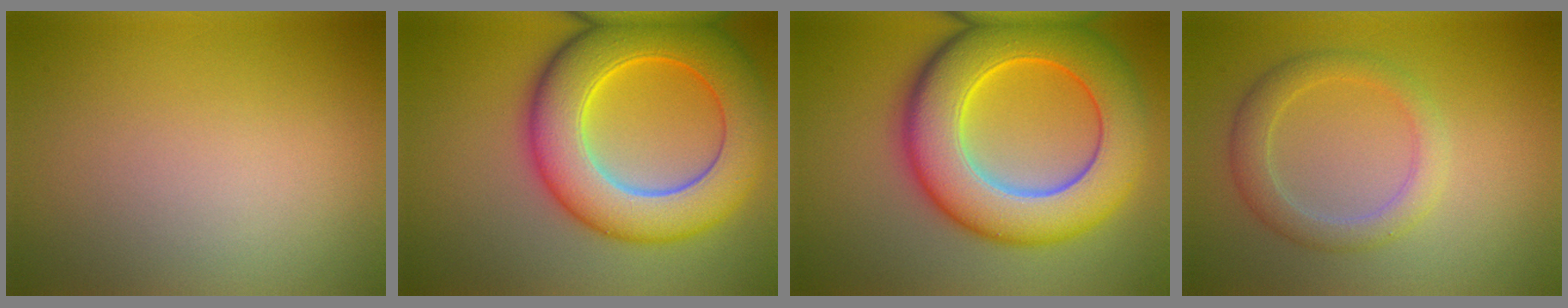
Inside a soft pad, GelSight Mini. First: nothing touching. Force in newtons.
{"total": 11.0, "press": 11.0, "slide": 0.5}
{"total": 11.8, "press": 11.8, "slide": 0.2}
{"total": 2.9, "press": 2.9, "slide": 0.2}